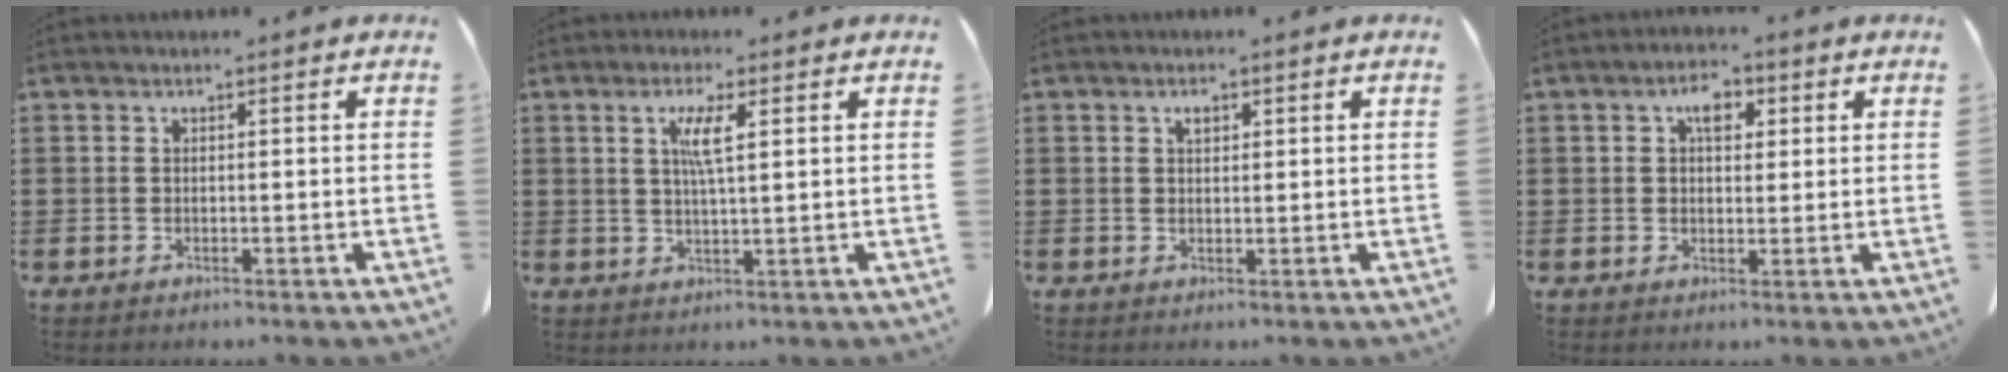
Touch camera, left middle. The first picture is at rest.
{"total": 4.1, "force": [1.5, 0.5, 3.8], "torque": [-0.079, 0.005, 0.022]}
{"total": 1.4, "force": [0.7, 0.7, 1.0], "torque": [-0.014, 0.002, 0.010]}
{"total": 4.1, "force": [1.6, 2.3, 3.1], "torque": [-0.051, 0.007, 0.022]}